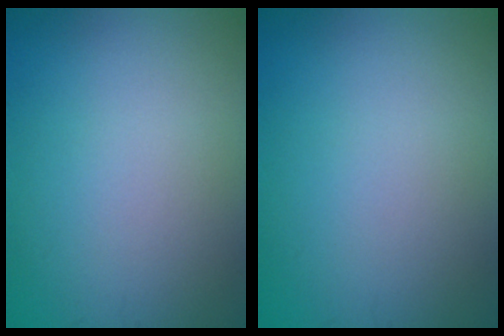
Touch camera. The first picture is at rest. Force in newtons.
{"total": 0.0}